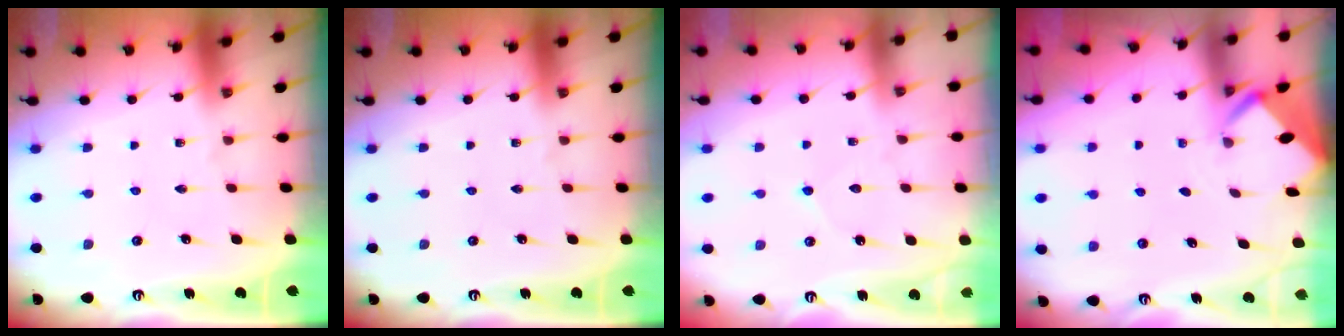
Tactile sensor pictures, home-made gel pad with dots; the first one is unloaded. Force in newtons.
{"total": 0.0}
{"total": 3.5, "press": 3.5, "slide": 0.3}
{"total": 1.9, "press": 1.9, "slide": 0.2}